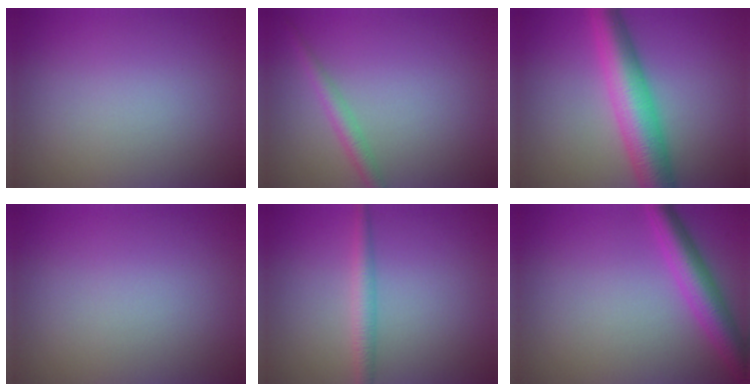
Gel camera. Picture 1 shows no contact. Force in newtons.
{"total": 1.9, "press": 1.9, "slide": 0.0}
{"total": 7.3, "press": 7.3, "slide": 0.1}
{"total": 0.0}
{"total": 2.2, "press": 2.2, "slide": 0.0}
{"total": 4.3, "press": 4.3, "slide": 0.2}